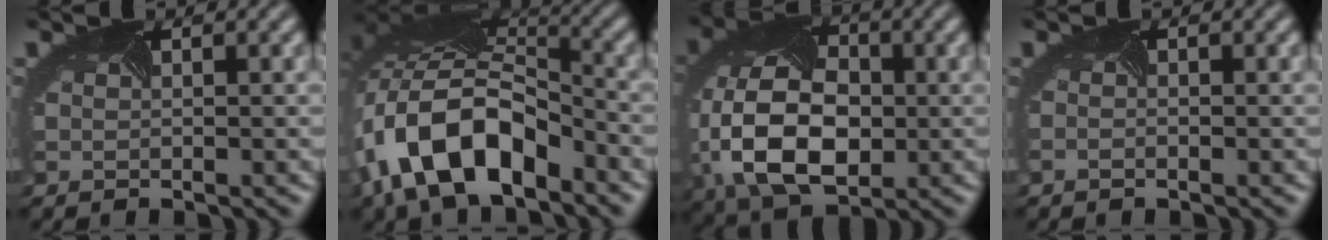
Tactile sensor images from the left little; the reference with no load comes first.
{"total": 12.2, "force": [-5.9, 6.4, 8.6], "torque": [-0.181, -0.009, -0.109]}
{"total": 11.9, "force": [-2.0, 7.9, 8.7], "torque": [-0.201, -0.024, -0.028]}
{"total": 0.7, "force": [-0.6, -0.2, 0.1], "torque": [-0.003, -0.008, -0.005]}